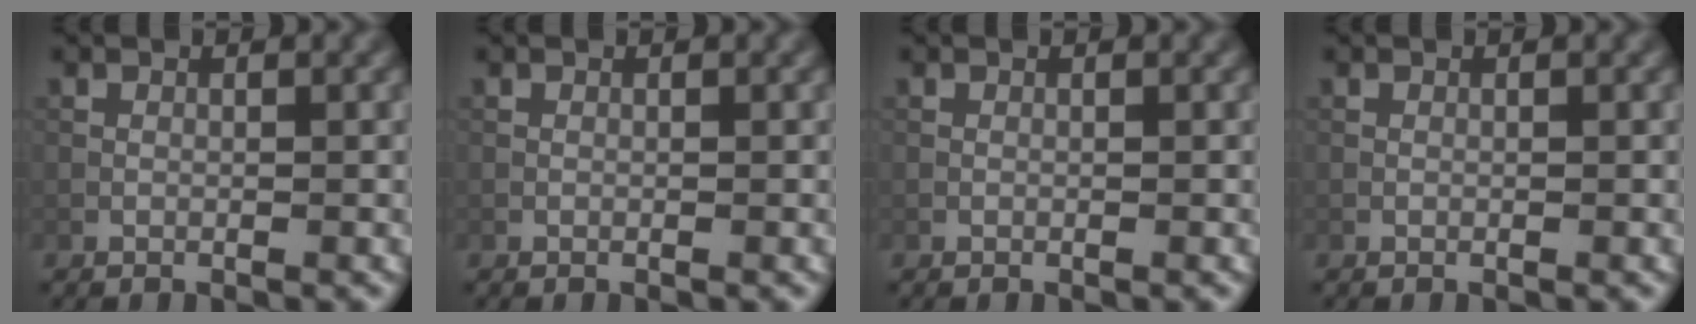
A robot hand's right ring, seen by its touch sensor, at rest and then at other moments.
{"total": 0.0}
{"total": 0.0}
{"total": 0.0}